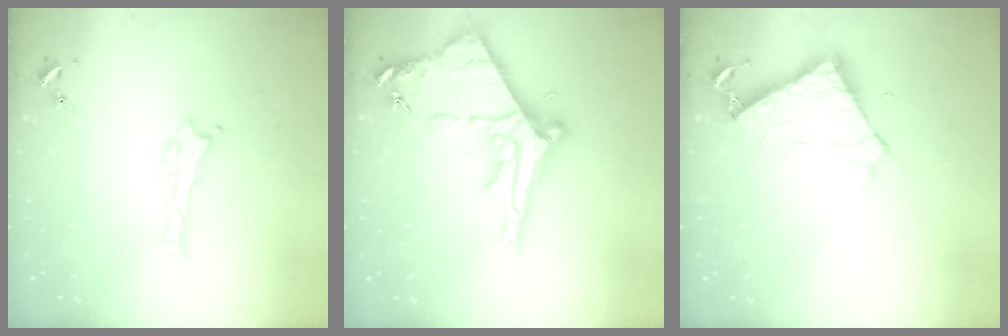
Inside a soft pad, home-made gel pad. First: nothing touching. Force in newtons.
{"total": 10.1, "press": 10.1, "slide": 1.0}
{"total": 6.5, "press": 6.5, "slide": 0.5}